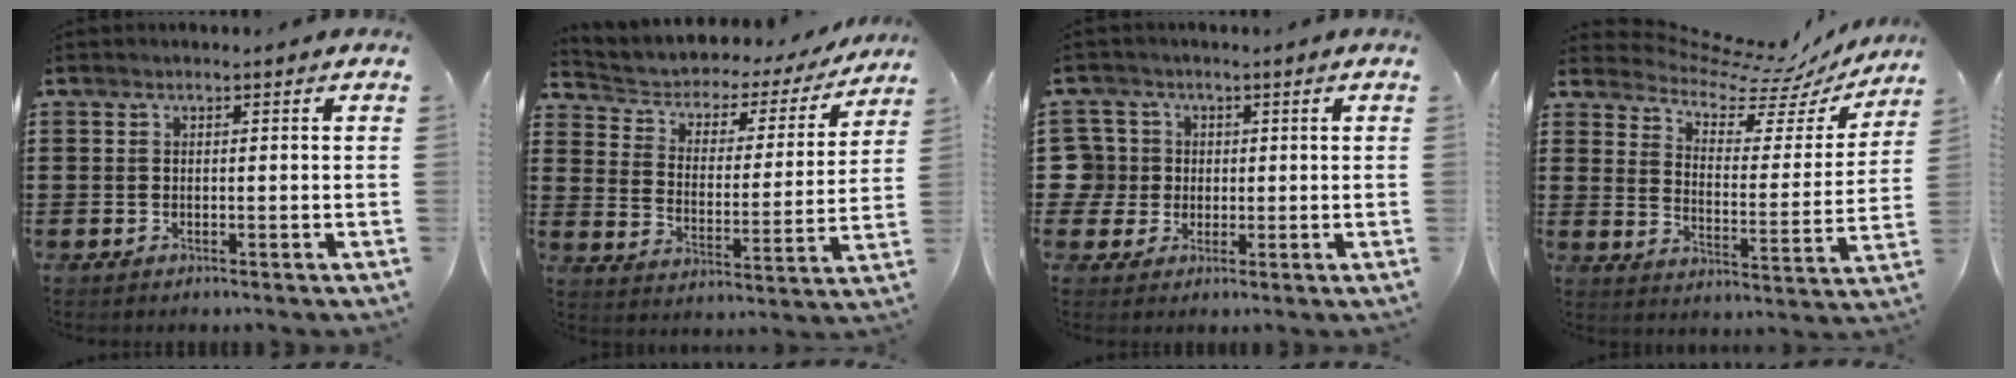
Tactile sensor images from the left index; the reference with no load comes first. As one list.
[{"total": 2.9, "force": [2.0, 1.9, 0.8], "torque": [-0.034, -0.019, 0.022]}, {"total": 5.0, "force": [0.4, 5.0, 0.6], "torque": [-0.051, 0.008, 0.002]}, {"total": 6.9, "force": [6.2, 2.1, 2.1], "torque": [-0.061, -0.052, 0.102]}]